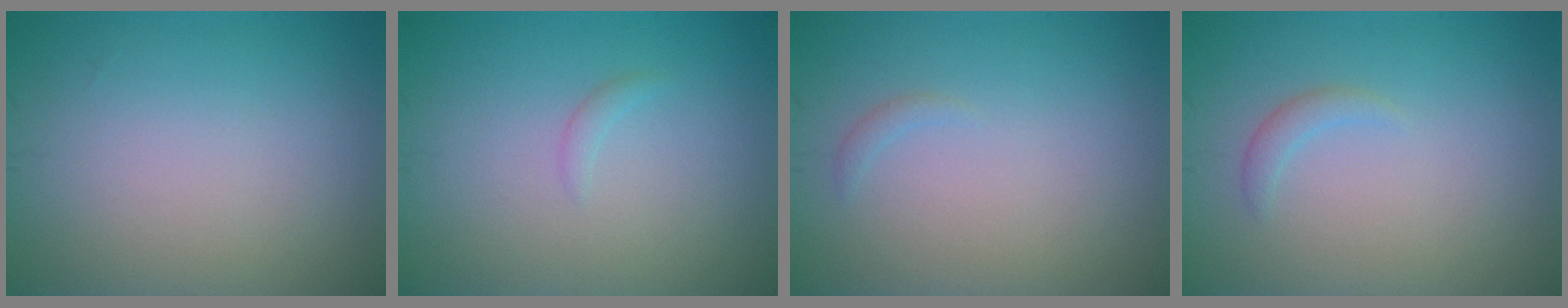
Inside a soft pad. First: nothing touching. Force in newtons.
{"total": 0.7, "press": 0.7, "slide": 0.1}
{"total": 0.6, "press": 0.6, "slide": 0.1}
{"total": 1.1, "press": 1.1, "slide": 0.1}